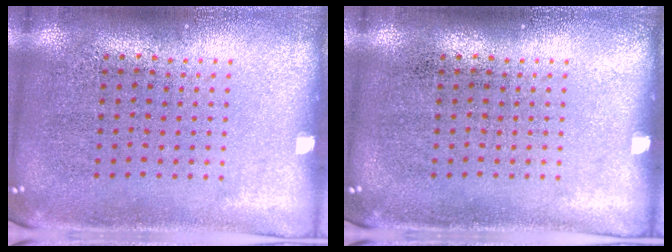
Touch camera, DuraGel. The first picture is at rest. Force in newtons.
{"total": 0.0}